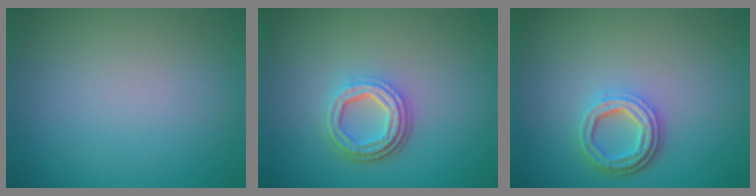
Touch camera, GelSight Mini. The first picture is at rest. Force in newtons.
{"total": 4.2, "press": 3.2, "slide": 2.7}
{"total": 3.9, "press": 3.0, "slide": 2.5}